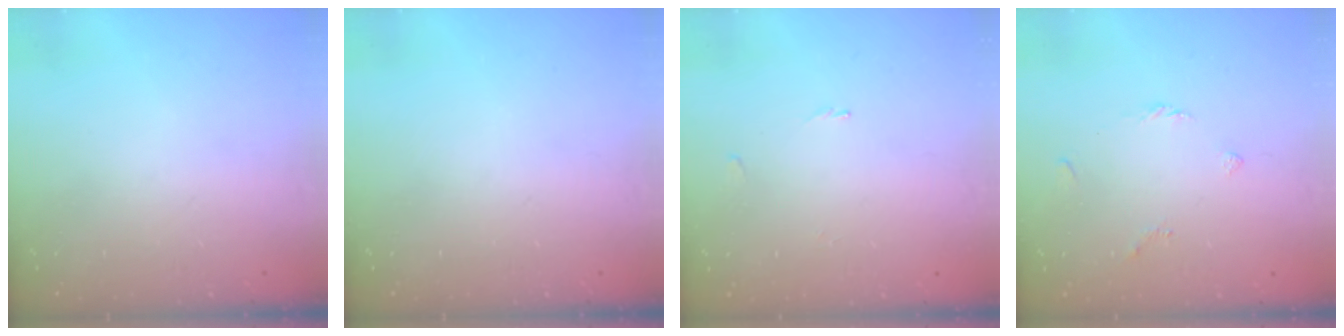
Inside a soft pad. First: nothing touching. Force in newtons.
{"total": 0.0}
{"total": 0.0}
{"total": 2.1, "press": 2.0, "slide": 0.6}